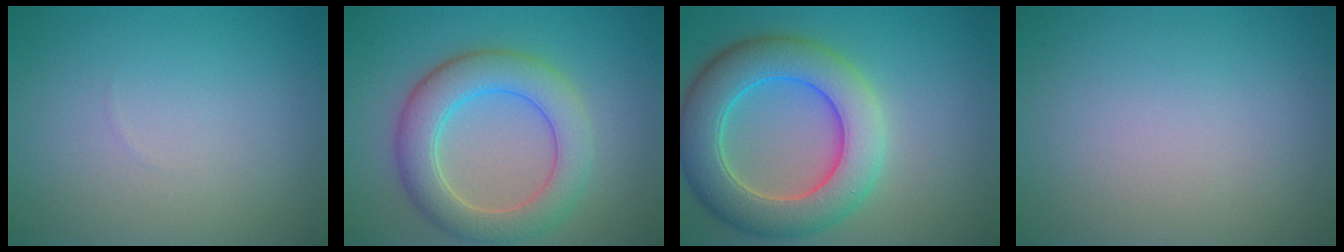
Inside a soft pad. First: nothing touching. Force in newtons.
{"total": 6.3, "press": 6.3, "slide": 0.2}
{"total": 8.5, "press": 8.5, "slide": 0.4}
{"total": 0.0}